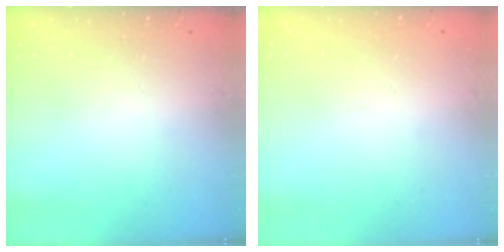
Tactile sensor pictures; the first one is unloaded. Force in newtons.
{"total": 0.0}